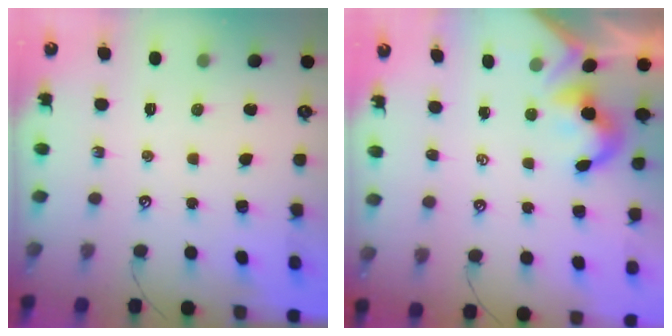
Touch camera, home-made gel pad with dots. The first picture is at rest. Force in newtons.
{"total": 2.1, "press": 2.0, "slide": 0.5}